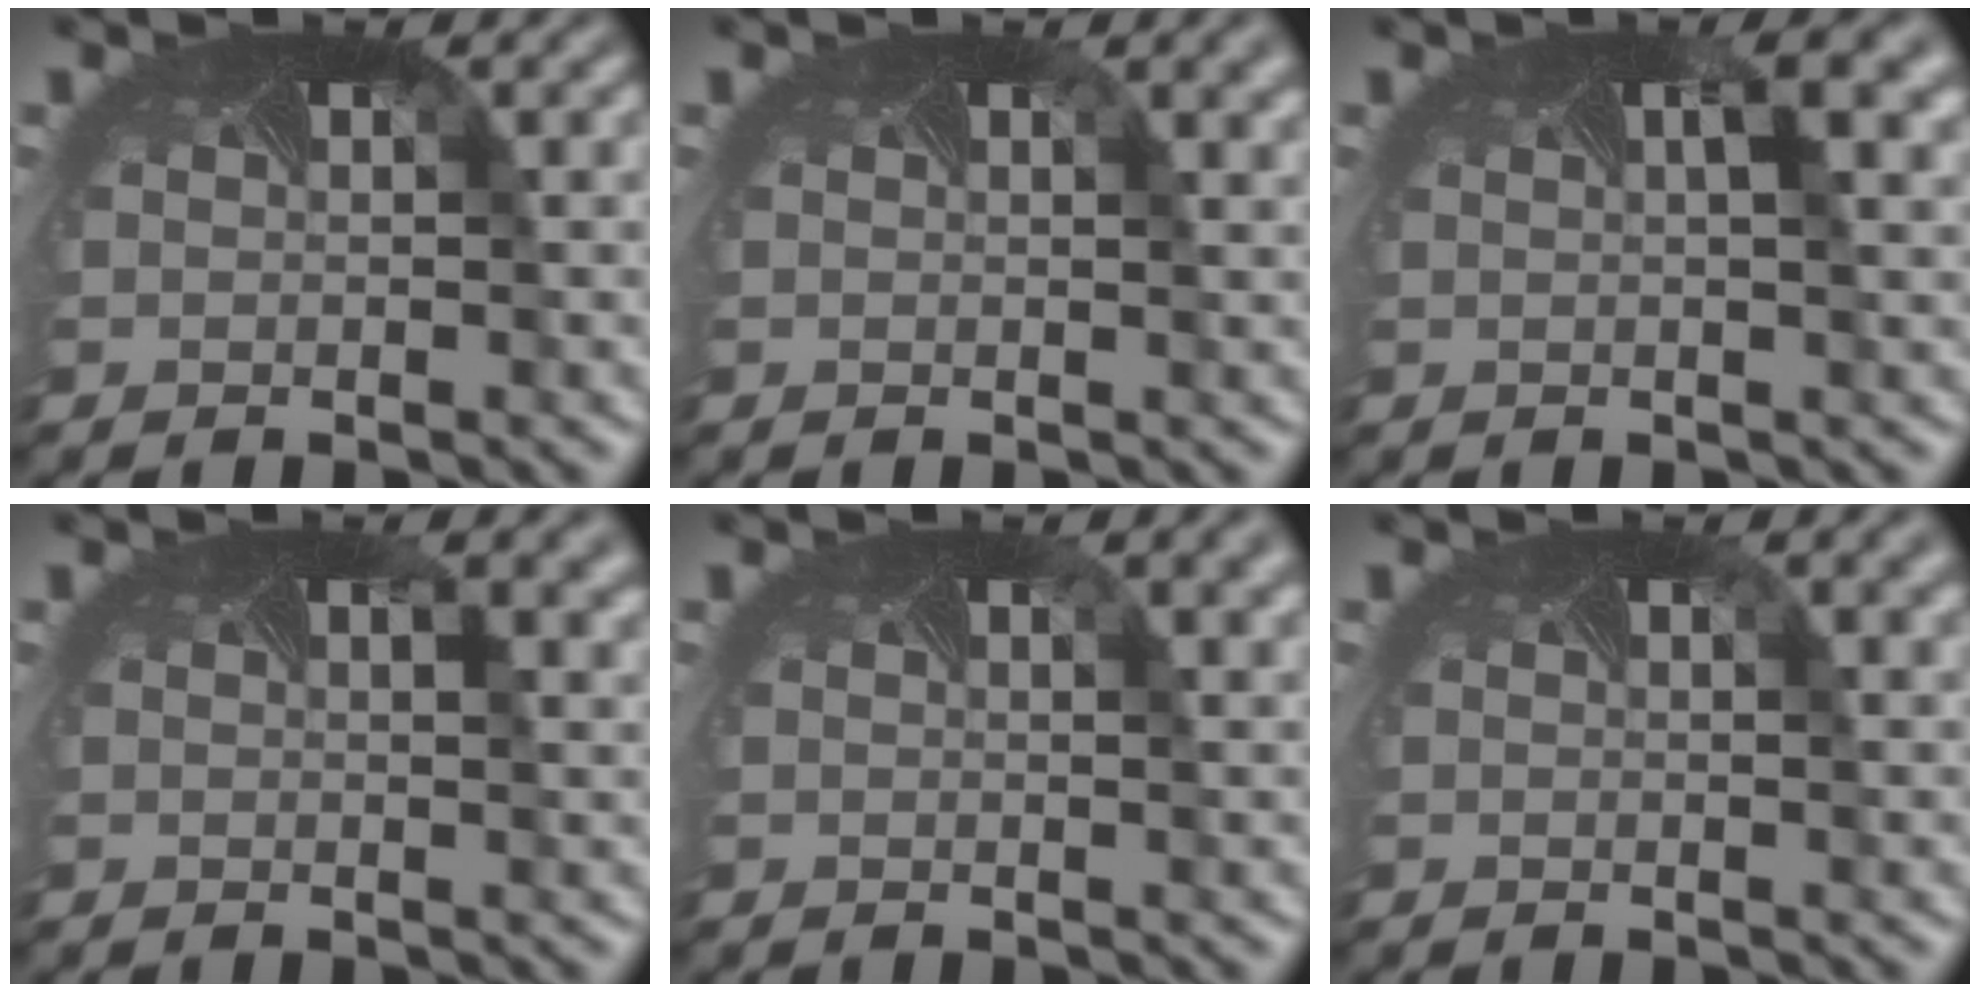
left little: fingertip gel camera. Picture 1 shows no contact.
{"total": 2.4, "force": [1.2, 1.0, 1.8], "torque": [-0.010, 0.006, -0.001]}
{"total": 3.3, "force": [1.3, 0.8, 3.0], "torque": [-0.027, 0.002, 0.011]}
{"total": 1.6, "force": [0.8, 0.5, 1.4], "torque": [-0.010, -0.003, 0.009]}
{"total": 3.1, "force": [1.6, 1.2, 2.3], "torque": [-0.012, 0.008, 0.000]}
{"total": 1.7, "force": [0.9, 0.6, 1.3], "torque": [-0.009, 0.004, -0.003]}